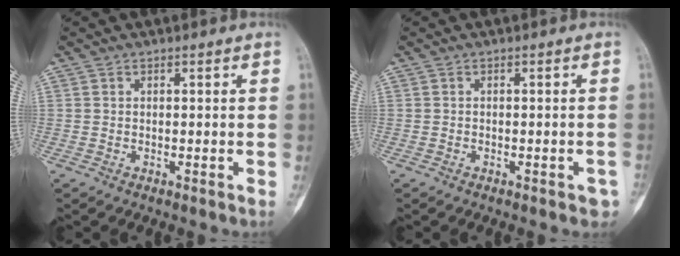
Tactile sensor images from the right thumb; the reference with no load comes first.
{"total": 2.1, "force": [-1.3, 0.9, 1.4], "torque": [-0.010, 0.011, -0.015]}